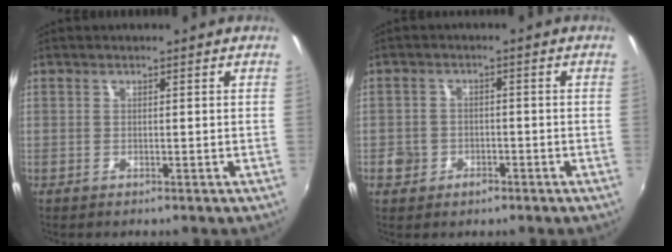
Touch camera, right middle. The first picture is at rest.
{"total": 4.3, "force": [-1.9, 3.7, 1.3], "torque": [-0.034, 0.003, -0.033]}